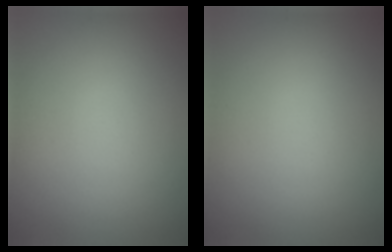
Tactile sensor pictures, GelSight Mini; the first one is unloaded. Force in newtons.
{"total": 0.0}